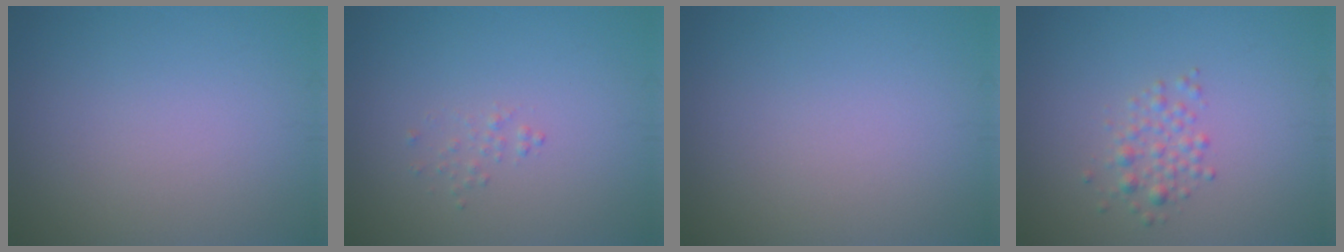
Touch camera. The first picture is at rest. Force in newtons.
{"total": 0.7, "press": 0.7, "slide": 0.1}
{"total": 0.0}
{"total": 1.9, "press": 1.9, "slide": 0.1}